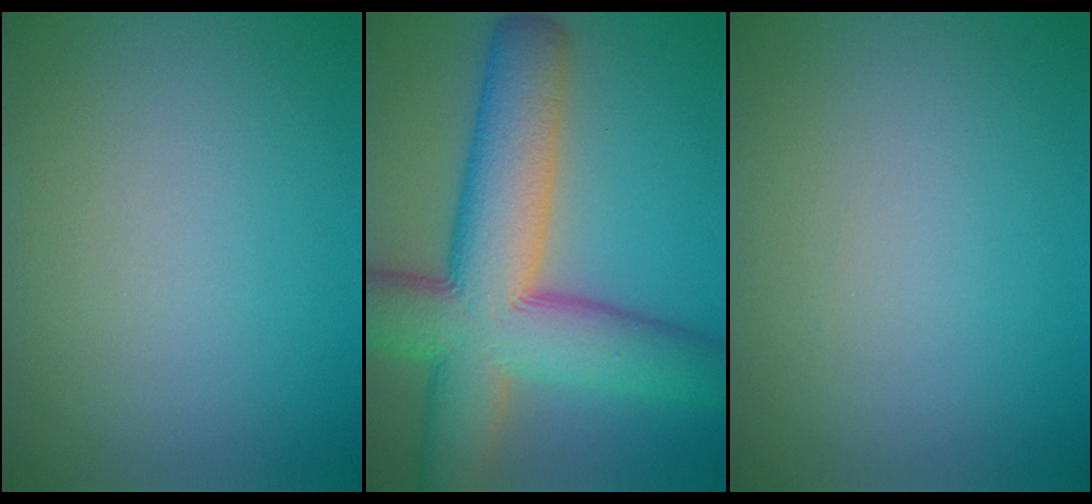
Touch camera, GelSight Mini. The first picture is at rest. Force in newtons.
{"total": 13.5, "press": 13.5, "slide": 0.6}
{"total": 0.0}